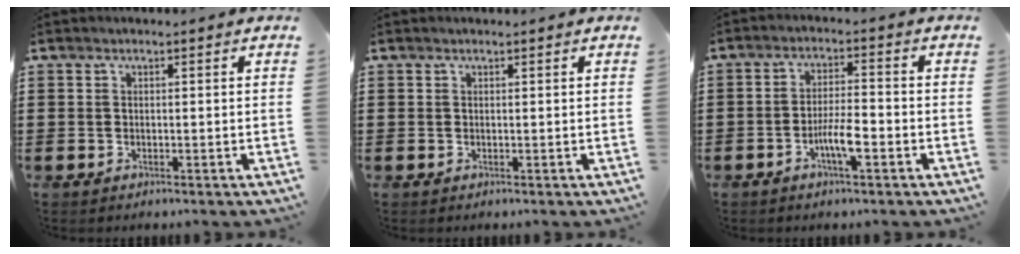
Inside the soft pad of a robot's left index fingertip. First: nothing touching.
{"total": 0.0}
{"total": 5.1, "force": [-2.2, 1.1, 4.4], "torque": [-0.088, 0.002, -0.043]}